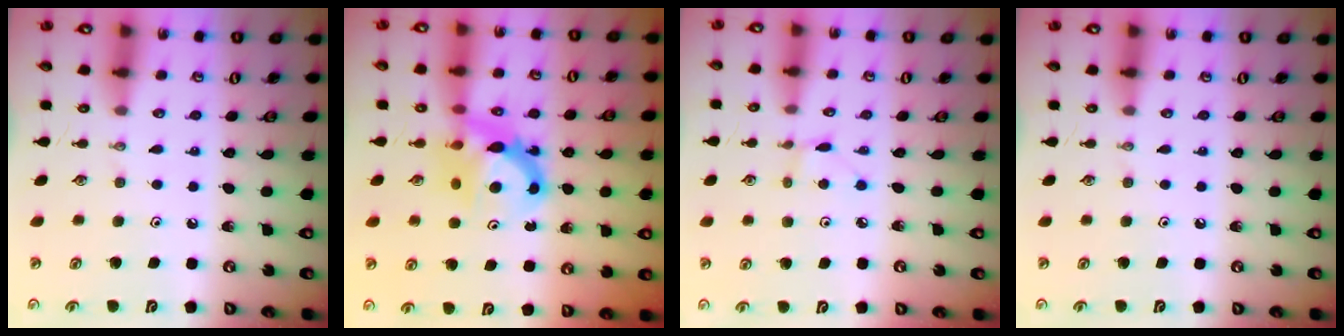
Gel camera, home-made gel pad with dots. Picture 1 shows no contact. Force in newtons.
{"total": 6.9, "press": 6.9, "slide": 0.6}
{"total": 2.6, "press": 2.6, "slide": 0.3}
{"total": 0.0}